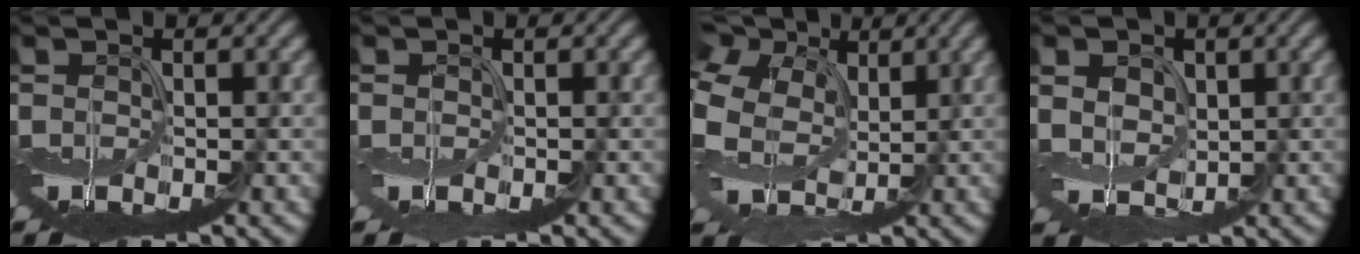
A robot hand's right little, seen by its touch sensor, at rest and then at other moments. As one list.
[{"total": 1.0, "force": [-0.1, 1.0, 0.3], "torque": [-0.009, -0.003, -0.001]}, {"total": 9.8, "force": [3.3, 7.1, 6.0], "torque": [-0.162, 0.025, 0.059]}, {"total": 3.4, "force": [0.9, 2.7, 1.7], "torque": [-0.042, 0.003, 0.017]}]